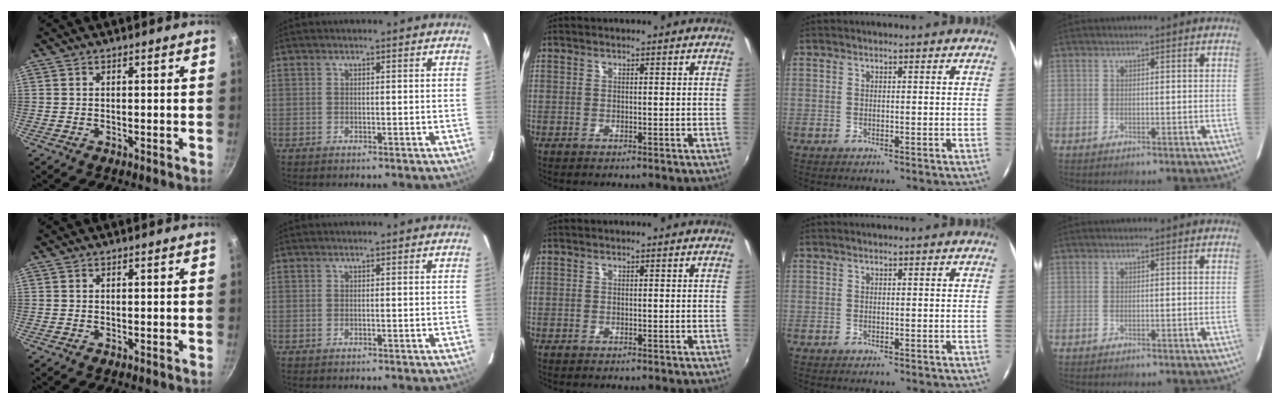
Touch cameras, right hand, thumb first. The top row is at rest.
{}